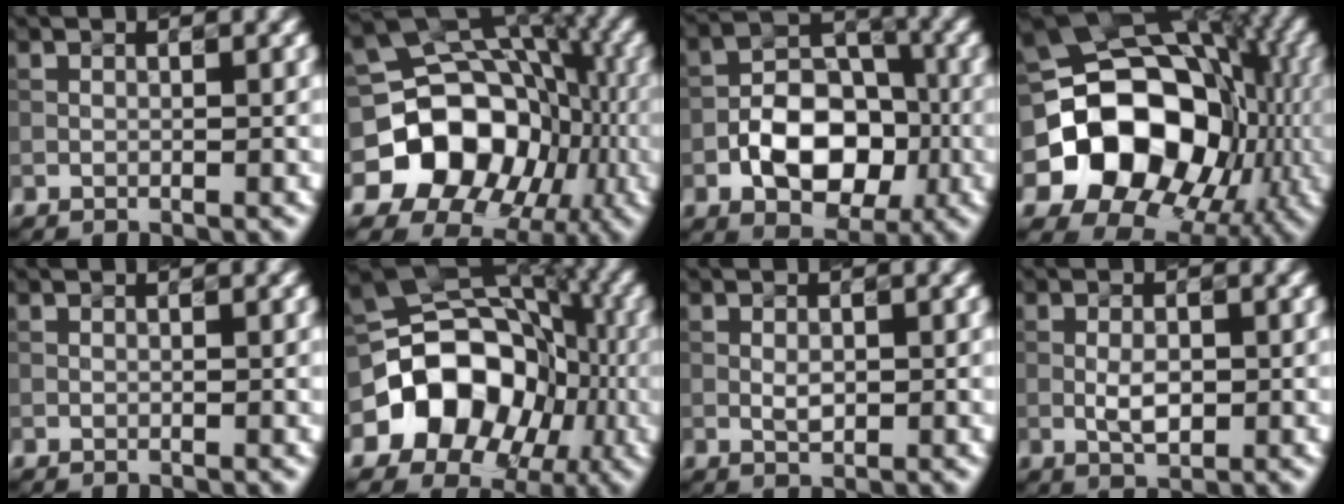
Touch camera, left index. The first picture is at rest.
{"total": 14.1, "force": [-4.5, 11.7, 6.6], "torque": [-0.099, 0.011, -0.105]}
{"total": 7.4, "force": [-2.4, 4.8, 5.1], "torque": [-0.074, 0.005, -0.041]}
{"total": 14.7, "force": [-3.0, 11.6, 8.6], "torque": [-0.111, -0.007, -0.059]}
{"total": 0.0}
{"total": 10.6, "force": [-3.1, 8.2, 5.9], "torque": [-0.084, 0.004, -0.060]}
{"total": 1.3, "force": [0.0, 0.8, 1.0], "torque": [-0.020, -0.001, 0.001]}
{"total": 2.3, "force": [-0.3, 1.2, 2.0], "torque": [-0.038, -0.001, -0.004]}